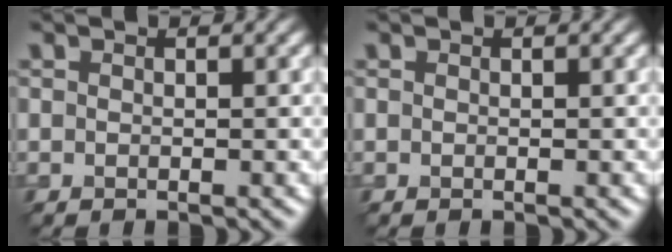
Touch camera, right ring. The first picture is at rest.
{"total": 0.0}